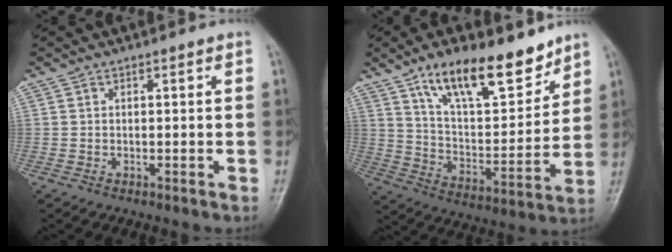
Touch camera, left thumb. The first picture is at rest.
{"total": 17.9, "force": [12.2, 6.9, 11.2], "torque": [-0.138, -0.072, 0.215]}